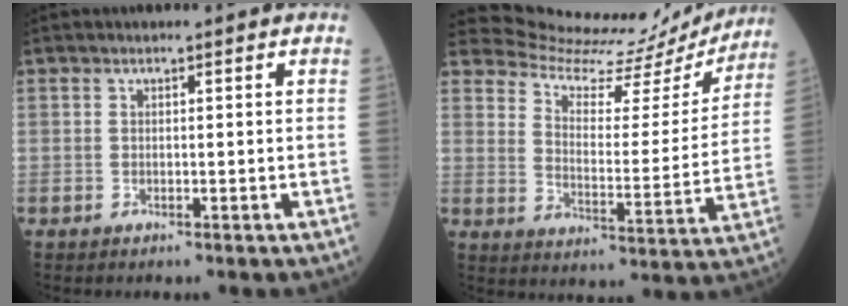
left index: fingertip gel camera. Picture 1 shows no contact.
{"total": 17.1, "force": [16.9, 2.0, 0.9], "torque": [-0.014, -0.060, 0.215]}